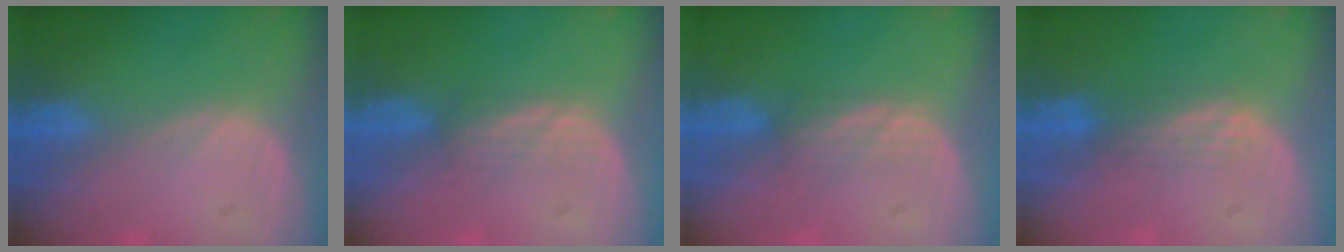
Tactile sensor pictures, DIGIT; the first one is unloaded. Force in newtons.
{"total": 2.2, "press": 2.1, "slide": 0.2}
{"total": 2.3, "press": 2.2, "slide": 0.6}
{"total": 3.0, "press": 2.5, "slide": 1.6}